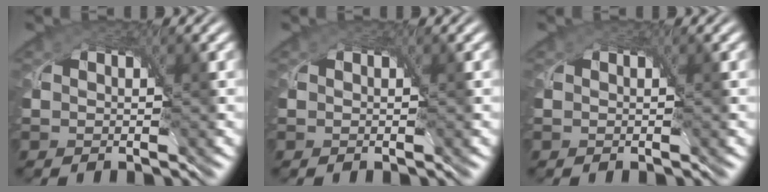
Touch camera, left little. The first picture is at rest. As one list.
[{"total": 0.0}, {"total": 0.0}]